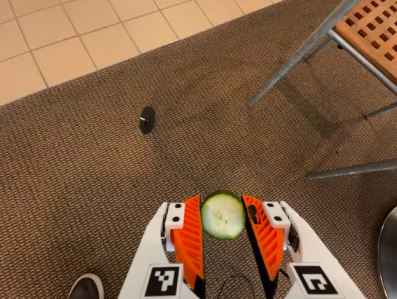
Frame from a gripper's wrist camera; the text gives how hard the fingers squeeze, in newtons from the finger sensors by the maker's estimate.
{"total": 7.4, "left": 7.2, "right": 7.5}